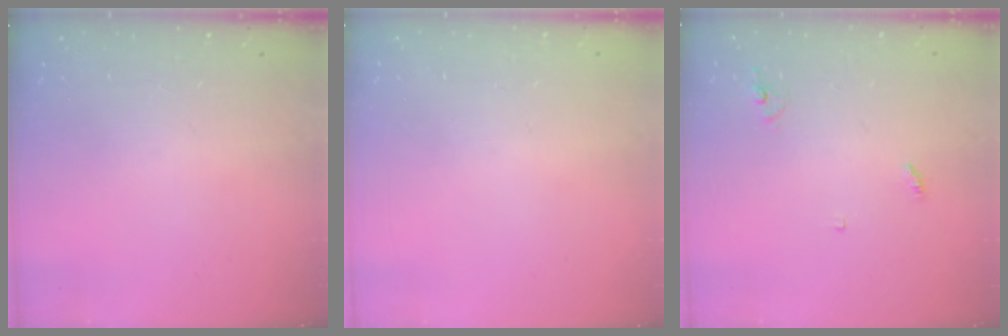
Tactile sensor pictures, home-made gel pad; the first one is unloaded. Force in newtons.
{"total": 0.9, "press": 0.9, "slide": 0.0}
{"total": 2.9, "press": 2.9, "slide": 0.2}